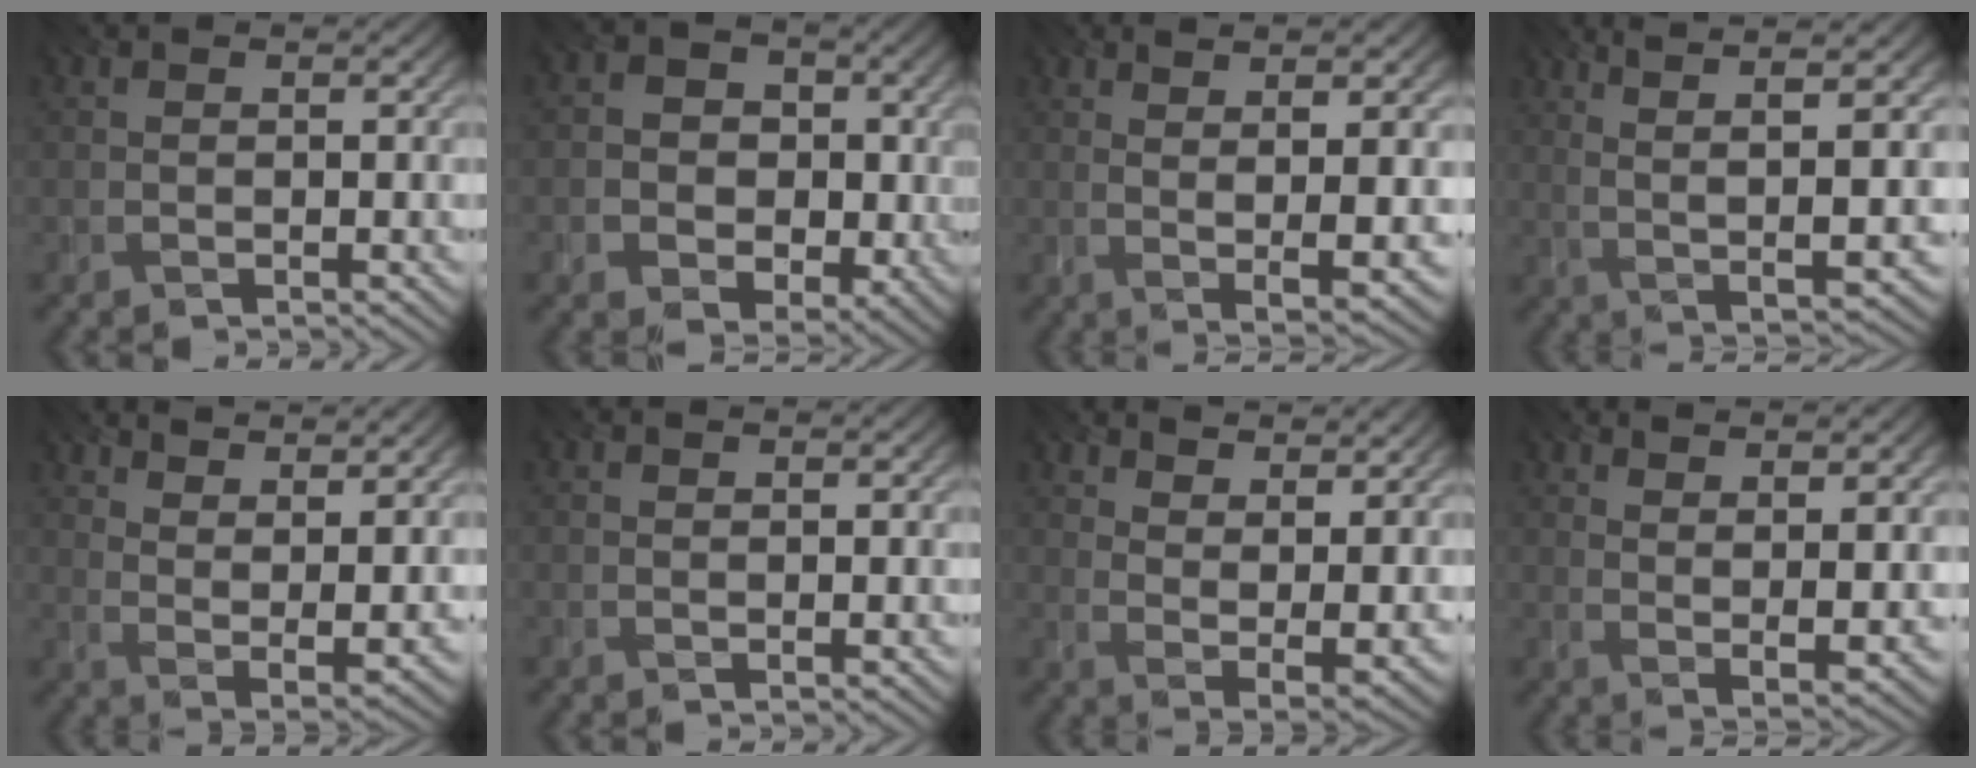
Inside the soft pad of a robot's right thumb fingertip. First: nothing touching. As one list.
[{"total": 7.6, "force": [-0.8, 6.5, 3.9], "torque": [-0.076, -0.009, -0.024]}, {"total": 8.3, "force": [1.6, 1.6, 8.0], "torque": [-0.106, 0.011, 0.024]}, {"total": 8.9, "force": [3.0, 1.3, 8.3], "torque": [-0.155, 0.008, 0.059]}, {"total": 11.5, "force": [8.3, 3.2, 7.4], "torque": [-0.129, -0.002, 0.120]}, {"total": 0.9, "force": [0.6, 0.1, 0.6], "torque": [-0.010, -0.001, 0.014]}, {"total": 11.3, "force": [8.0, 3.7, 7.0], "torque": [-0.122, -0.005, 0.117]}, {"total": 8.4, "force": [5.1, 1.8, 6.4], "torque": [-0.102, 0.002, 0.076]}]